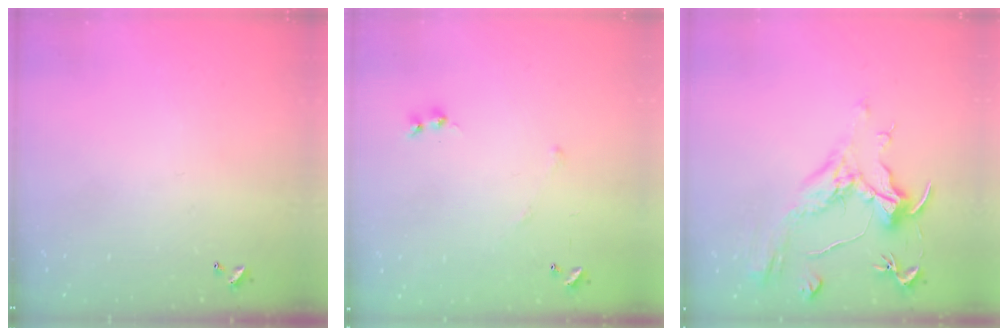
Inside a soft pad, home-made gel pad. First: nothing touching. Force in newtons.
{"total": 5.0, "press": 4.9, "slide": 0.9}
{"total": 1.1, "press": 0.1, "slide": 1.1}